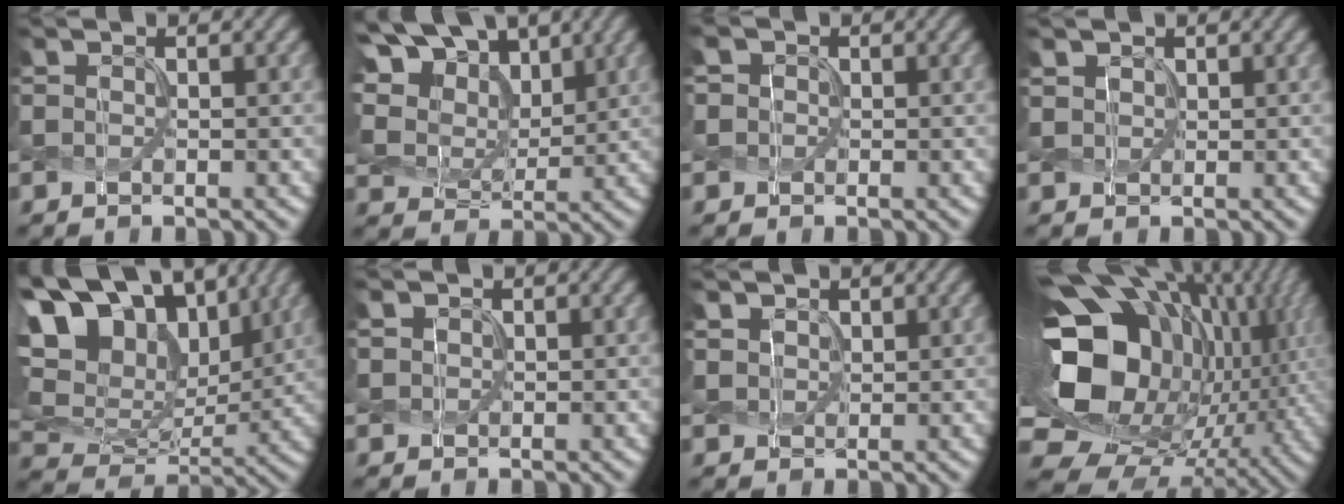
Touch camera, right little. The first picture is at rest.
{"total": 13.6, "force": [7.0, 9.2, 7.1], "torque": [-0.173, 0.034, 0.125]}
{"total": 1.3, "force": [0.5, 1.2, 0.1], "torque": [-0.004, 0.007, -0.001]}
{"total": 1.0, "force": [0.9, 0.4, -0.1], "torque": [0.002, 0.002, 0.023]}
{"total": 17.0, "force": [9.9, 9.8, 9.6], "torque": [-0.216, 0.050, 0.152]}
{"total": 0.8, "force": [0.6, 0.5, -0.1], "torque": [0.002, 0.001, 0.017]}
{"total": 1.6, "force": [1.4, 0.9, 0.2], "torque": [-0.012, -0.001, 0.032]}
{"total": 18.7, "force": [2.3, 13.8, 12.4], "torque": [-0.252, -0.016, 0.068]}